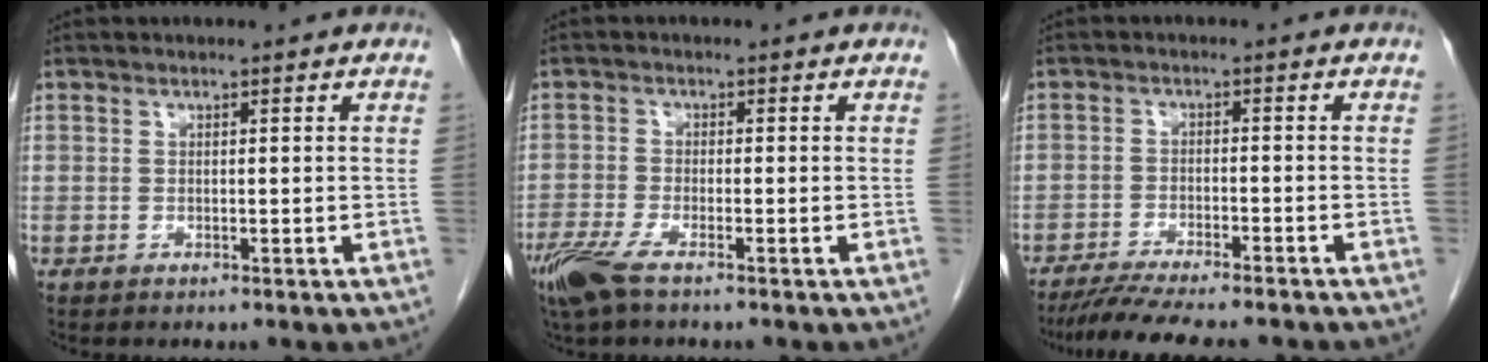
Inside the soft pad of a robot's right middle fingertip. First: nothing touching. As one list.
[{"total": 5.3, "force": [-3.7, 1.0, 3.7], "torque": [-0.081, -0.014, -0.073]}, {"total": 11.8, "force": [-10.4, 1.1, 5.7], "torque": [-0.080, -0.016, -0.154]}]